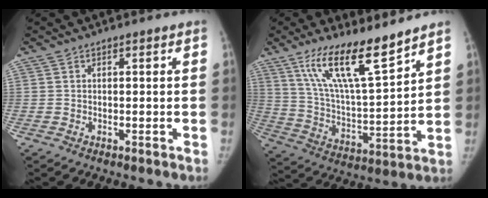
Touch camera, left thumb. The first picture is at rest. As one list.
[{"total": 15.8, "force": [11.0, 3.2, 10.8], "torque": [-0.178, -0.068, 0.213]}]